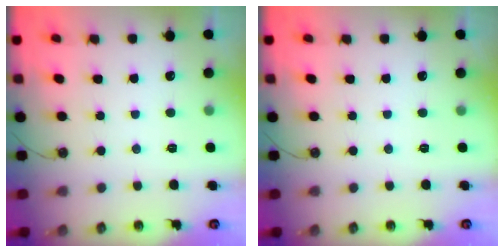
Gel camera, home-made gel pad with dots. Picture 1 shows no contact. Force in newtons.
{"total": 0.0}